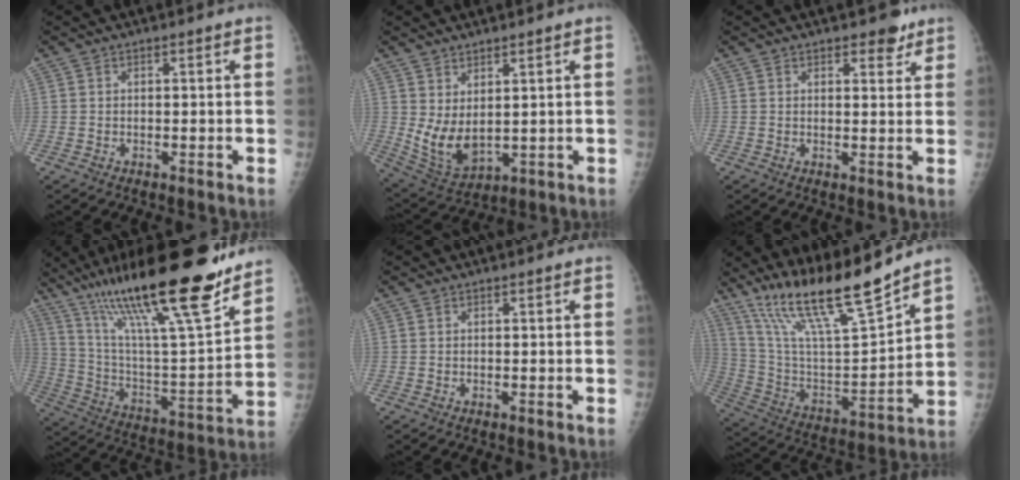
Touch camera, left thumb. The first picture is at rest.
{"total": 8.3, "force": [2.1, 4.3, 6.8], "torque": [-0.119, -0.026, 0.060]}
{"total": 3.6, "force": [2.7, 1.8, 1.6], "torque": [0.000, -0.015, 0.035]}
{"total": 29.1, "force": [20.6, 4.8, 20.0], "torque": [-0.316, -0.066, 0.352]}
{"total": 0.0}
{"total": 20.4, "force": [16.2, 2.0, 12.1], "torque": [-0.190, -0.079, 0.302]}